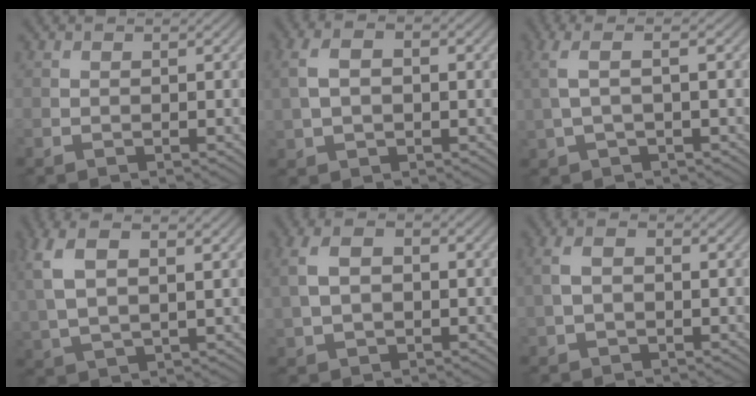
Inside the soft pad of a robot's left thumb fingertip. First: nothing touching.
{"total": 5.5, "force": [0.9, 3.3, 4.2], "torque": [-0.099, 0.009, 0.015]}
{"total": 4.5, "force": [0.7, 1.3, 4.3], "torque": [-0.099, 0.013, 0.008]}
{"total": 9.6, "force": [3.4, 4.7, 7.6], "torque": [-0.195, -0.001, 0.068]}
{"total": 6.1, "force": [1.1, 3.9, 4.7], "torque": [-0.109, 0.008, 0.017]}
{"total": 3.9, "force": [0.5, 2.3, 3.1], "torque": [-0.075, 0.008, 0.005]}